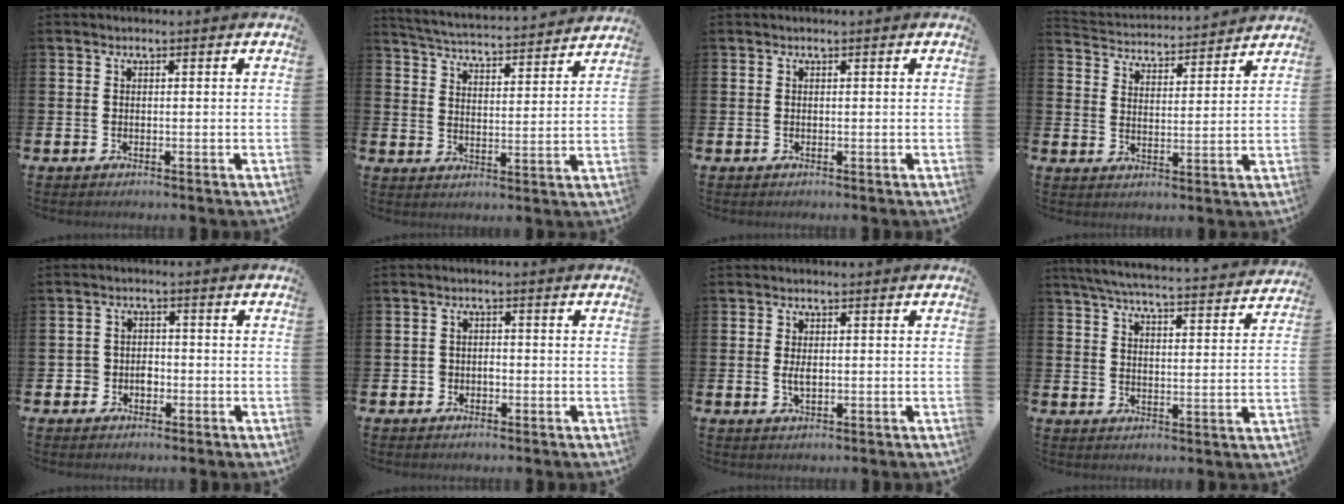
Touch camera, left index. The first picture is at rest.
{"total": 4.8, "force": [4.8, 0.1, 0.5], "torque": [-0.035, -0.041, 0.081]}
{"total": 0.0}
{"total": 4.0, "force": [4.0, 0.6, -0.4], "torque": [-0.016, -0.037, 0.066]}
{"total": 2.5, "force": [-1.1, 2.2, 0.5], "torque": [-0.011, 0.003, -0.029]}
{"total": 1.7, "force": [-0.6, 1.4, 0.6], "torque": [-0.002, -0.001, -0.017]}
{"total": 1.9, "force": [0.1, 0.9, 1.6], "torque": [-0.028, 0.002, -0.001]}
{"total": 6.0, "force": [5.8, 0.4, 1.6], "torque": [-0.049, -0.044, 0.100]}